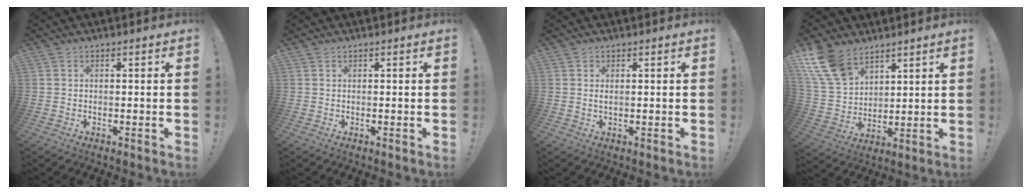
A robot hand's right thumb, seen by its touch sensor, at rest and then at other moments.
{"total": 0.0}
{"total": 1.1, "force": [0.3, 0.2, 1.0], "torque": [-0.021, 0.002, 0.004]}
{"total": 14.3, "force": [9.4, 8.5, 6.6], "torque": [-0.136, -0.050, 0.184]}